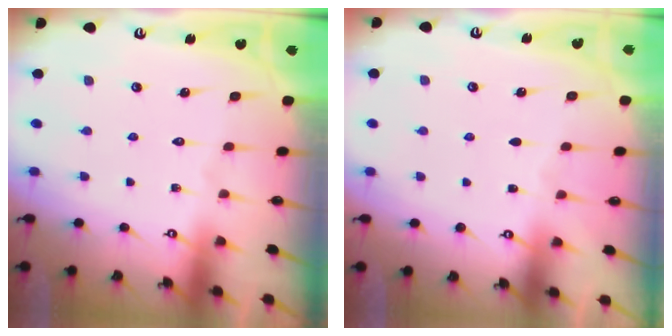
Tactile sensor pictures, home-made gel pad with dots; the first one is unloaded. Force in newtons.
{"total": 2.4, "press": 2.4, "slide": 0.4}